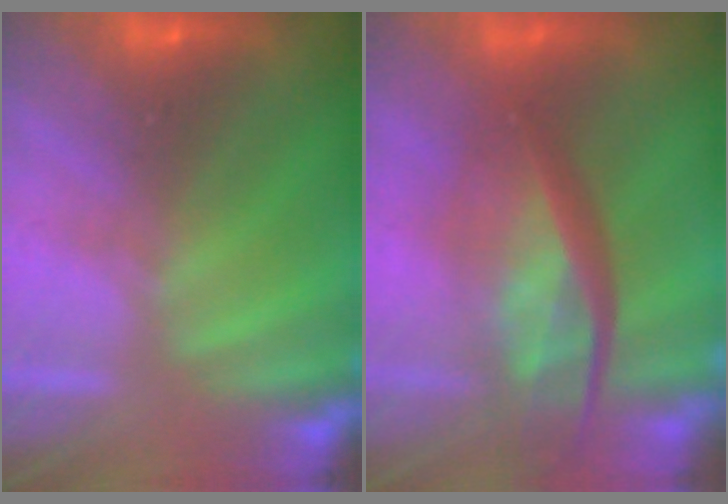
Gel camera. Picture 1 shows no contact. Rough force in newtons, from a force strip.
{"total": 7.5}